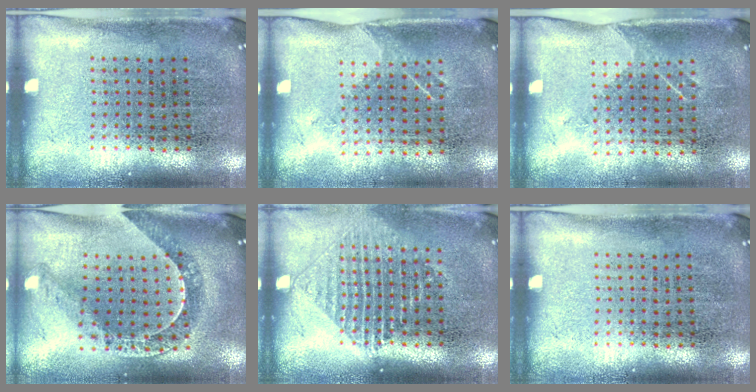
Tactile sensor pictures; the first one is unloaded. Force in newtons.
{"total": 1.2, "press": 1.0, "slide": 0.7}
{"total": 1.2, "press": 1.0, "slide": 0.7}
{"total": 1.2, "press": 1.2, "slide": 0.2}
{"total": 1.2, "press": 1.2, "slide": 0.4}
{"total": 0.0}